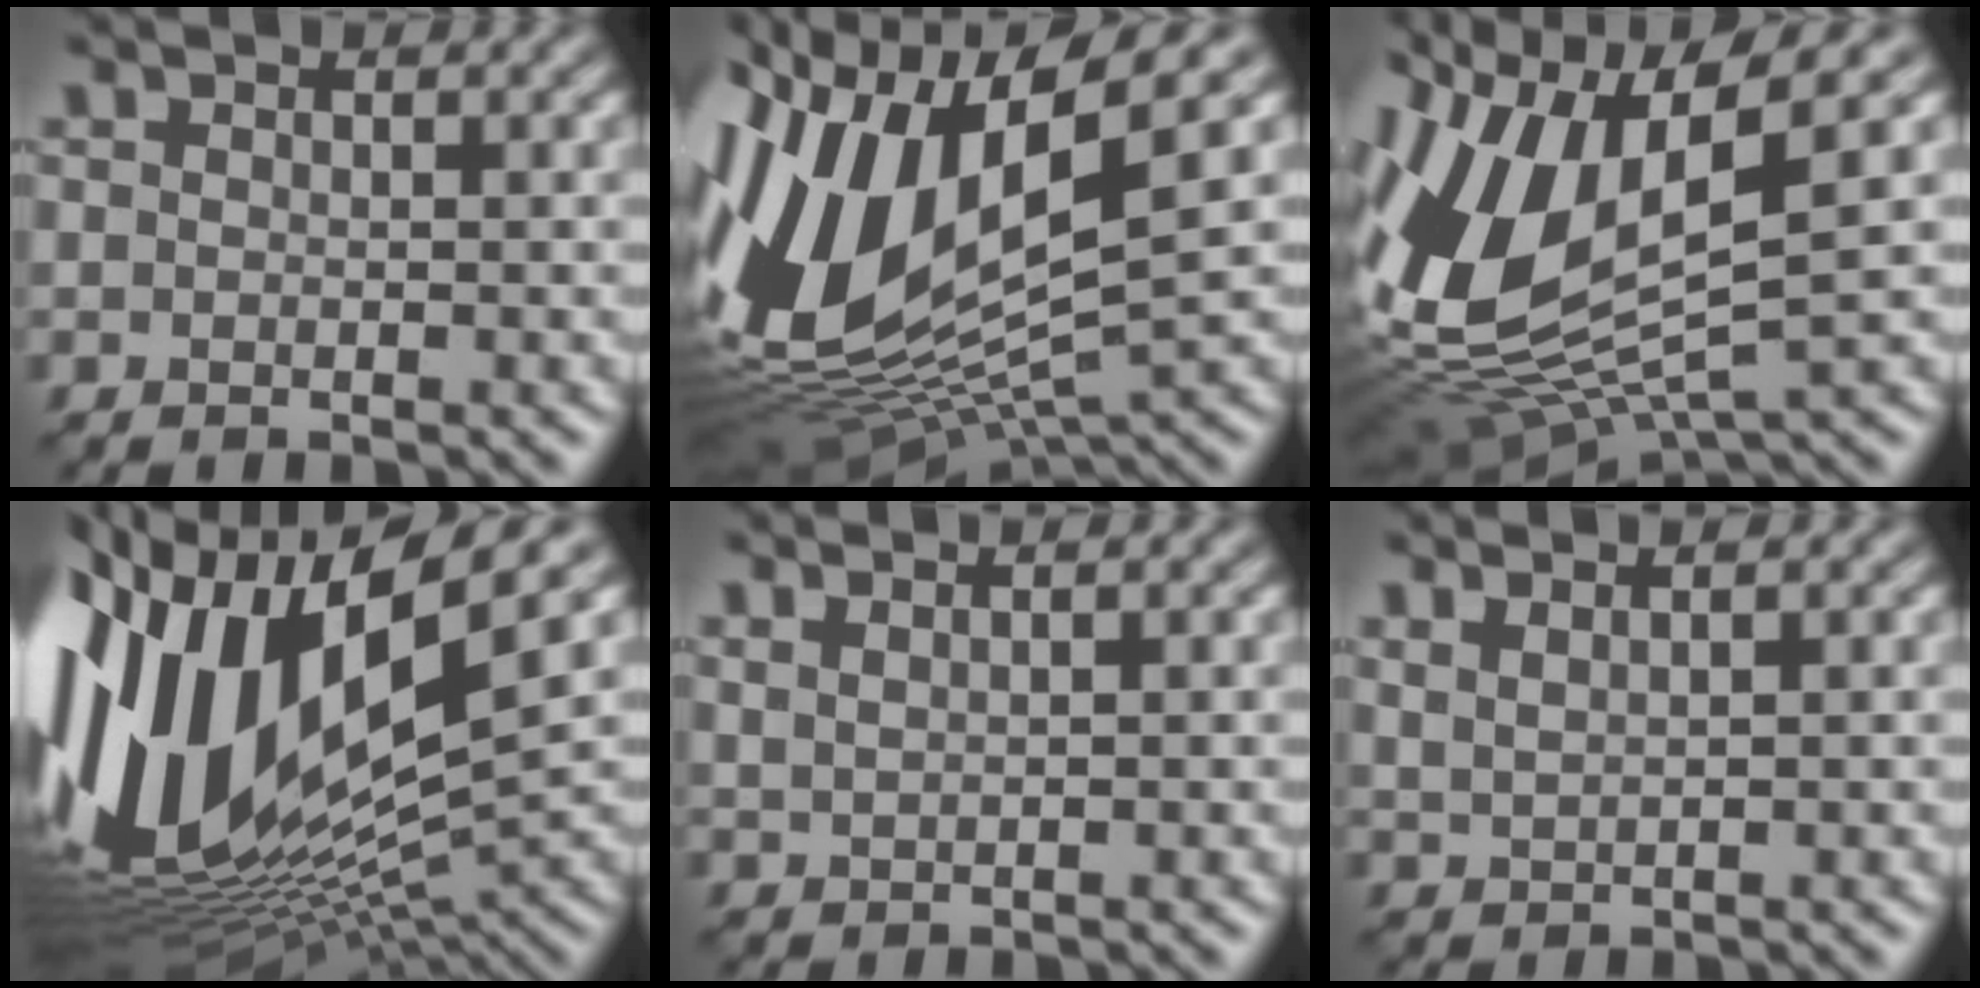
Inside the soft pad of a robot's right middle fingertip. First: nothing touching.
{"total": 15.2, "force": [2.1, 6.9, 13.3], "torque": [-0.304, 0.007, 0.048]}
{"total": 13.1, "force": [0.9, 5.9, 11.6], "torque": [-0.274, -0.008, 0.034]}
{"total": 17.1, "force": [2.1, 6.4, 15.7], "torque": [-0.322, -0.005, 0.041]}
{"total": 1.4, "force": [1.2, 0.1, 0.6], "torque": [-0.016, 0.010, 0.030]}
{"total": 2.0, "force": [1.7, 0.3, 1.0], "torque": [-0.022, 0.018, 0.032]}